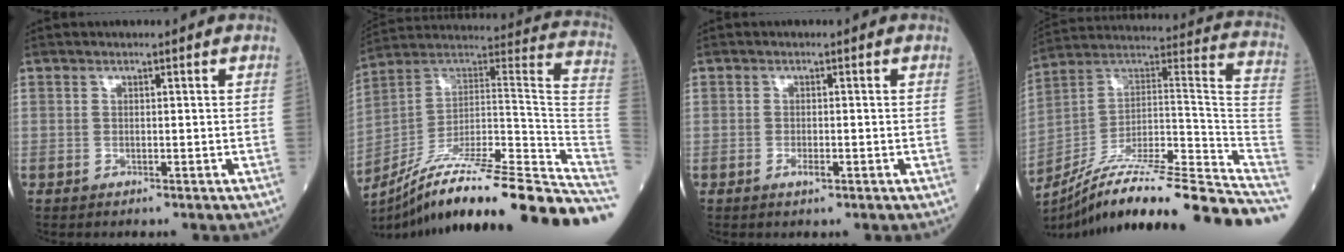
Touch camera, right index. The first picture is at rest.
{"total": 31.9, "force": [-24.6, 0.0, 20.3], "torque": [-0.188, 0.002, -0.370]}
{"total": 1.6, "force": [-0.8, 0.4, 1.4], "torque": [-0.026, 0.000, -0.011]}
{"total": 29.6, "force": [-24.0, 0.1, 17.2], "torque": [-0.161, 0.015, -0.365]}